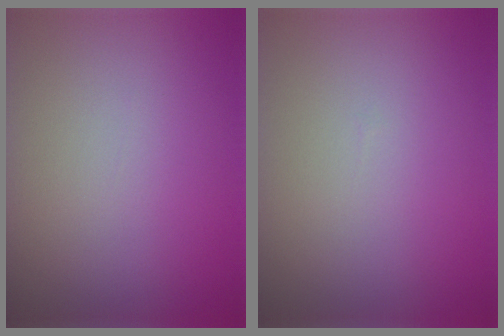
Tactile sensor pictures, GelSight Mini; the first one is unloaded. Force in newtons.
{"total": 0.0}